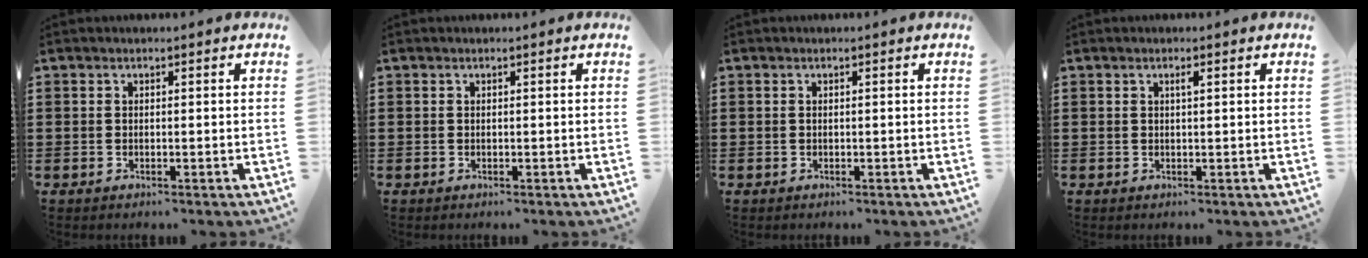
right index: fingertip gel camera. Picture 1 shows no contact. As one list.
[{"total": 0.0}, {"total": 0.0}, {"total": 0.7, "force": [0.3, 0.1, 0.7], "torque": [-0.013, 0.000, 0.005]}]